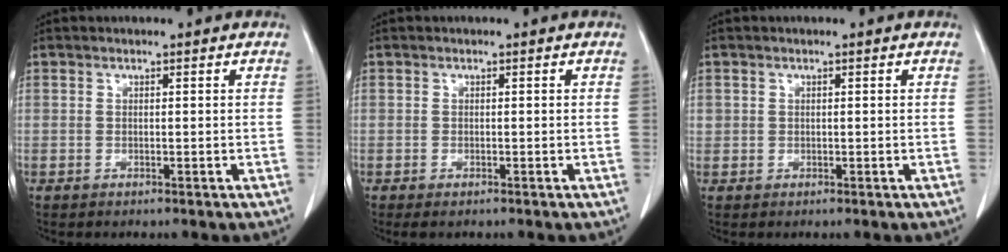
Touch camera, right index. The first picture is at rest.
{"total": 1.0, "force": [-0.7, 0.3, 0.6], "torque": [-0.012, -0.003, -0.007]}
{"total": 0.7, "force": [0.1, 0.7, 0.0], "torque": [0.009, 0.004, 0.002]}